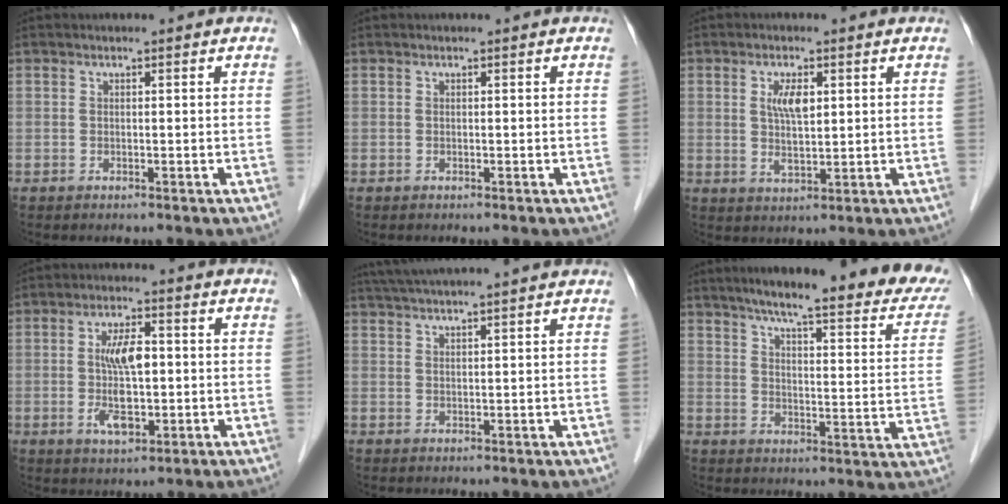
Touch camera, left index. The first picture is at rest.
{"total": 0.0}
{"total": 4.3, "force": [1.1, 1.6, 3.9], "torque": [-0.077, 0.001, 0.023]}
{"total": 7.3, "force": [-0.5, 2.8, 6.7], "torque": [-0.135, 0.001, -0.008]}
{"total": 10.5, "force": [9.3, -0.8, 4.7], "torque": [-0.082, 0.039, 0.131]}
{"total": 24.5, "force": [19.9, 3.3, 14.0], "torque": [-0.186, -0.025, 0.241]}